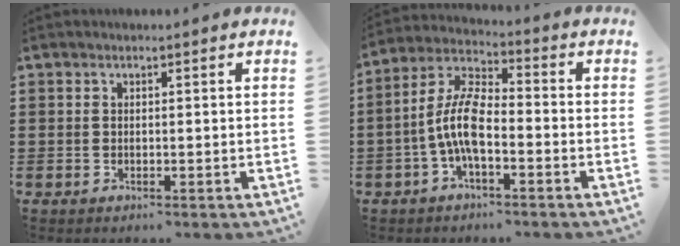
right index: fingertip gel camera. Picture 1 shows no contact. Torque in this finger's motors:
{"motor_torque": [2.14, 0.00, 0.93, 0.21]}